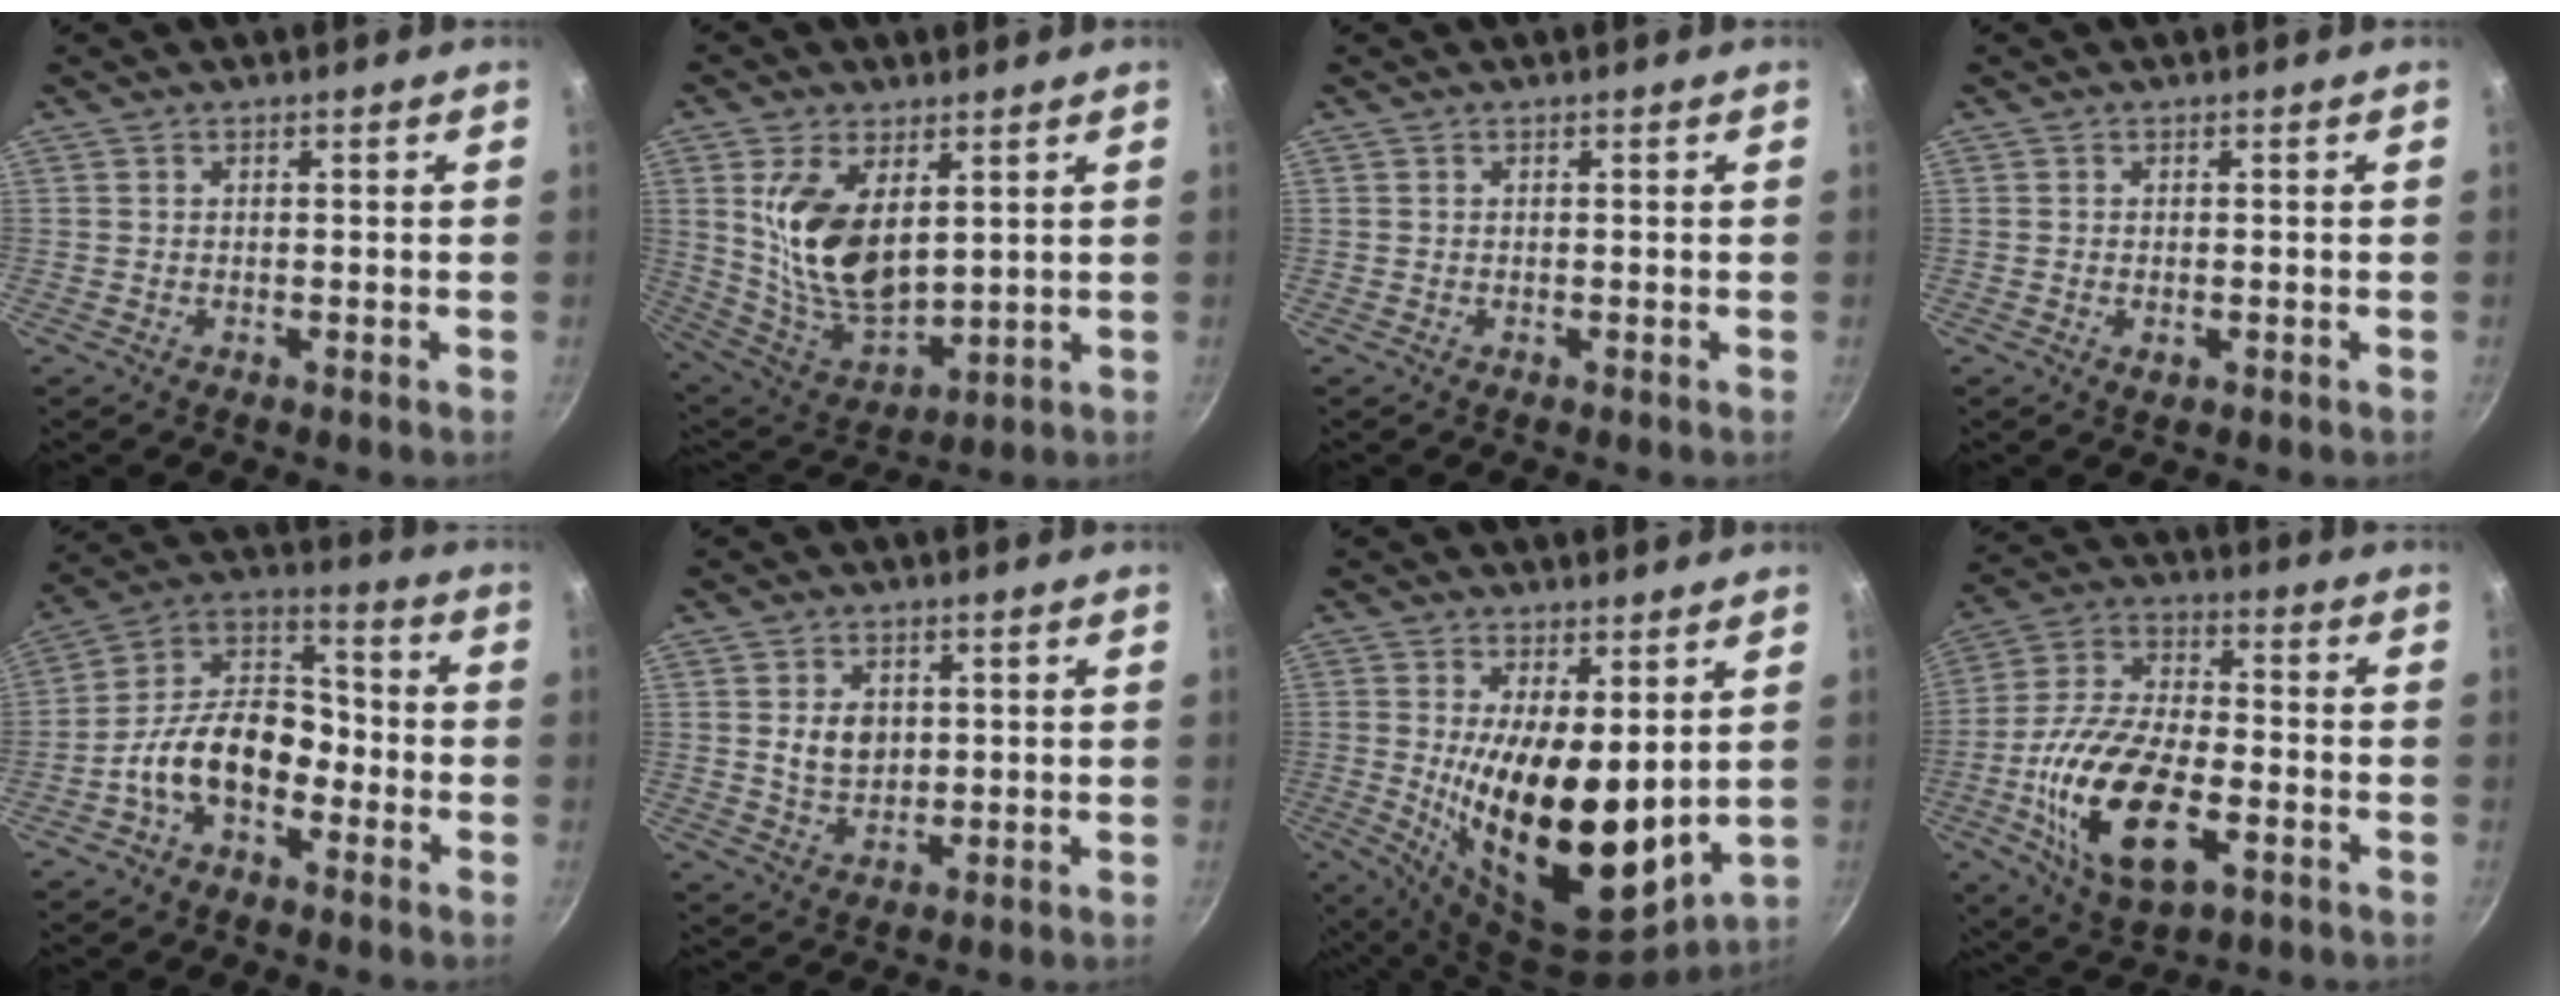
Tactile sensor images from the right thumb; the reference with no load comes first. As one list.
[{"total": 15.4, "force": [4.2, 8.6, 12.1], "torque": [-0.211, -0.040, 0.097]}, {"total": 0.0}, {"total": 1.5, "force": [-0.4, 0.8, 1.2], "torque": [-0.019, -0.002, -0.004]}, {"total": 14.1, "force": [-5.2, 8.8, 9.7], "torque": [-0.134, 0.062, -0.117]}, {"total": 5.6, "force": [1.0, 4.2, 3.6], "torque": [-0.047, -0.011, 0.022]}, {"total": 18.3, "force": [1.8, 7.9, 16.4], "torque": [-0.249, -0.050, 0.046]}, {"total": 21.4, "force": [-6.2, 10.8, 17.4], "torque": [-0.329, 0.021, -0.111]}]